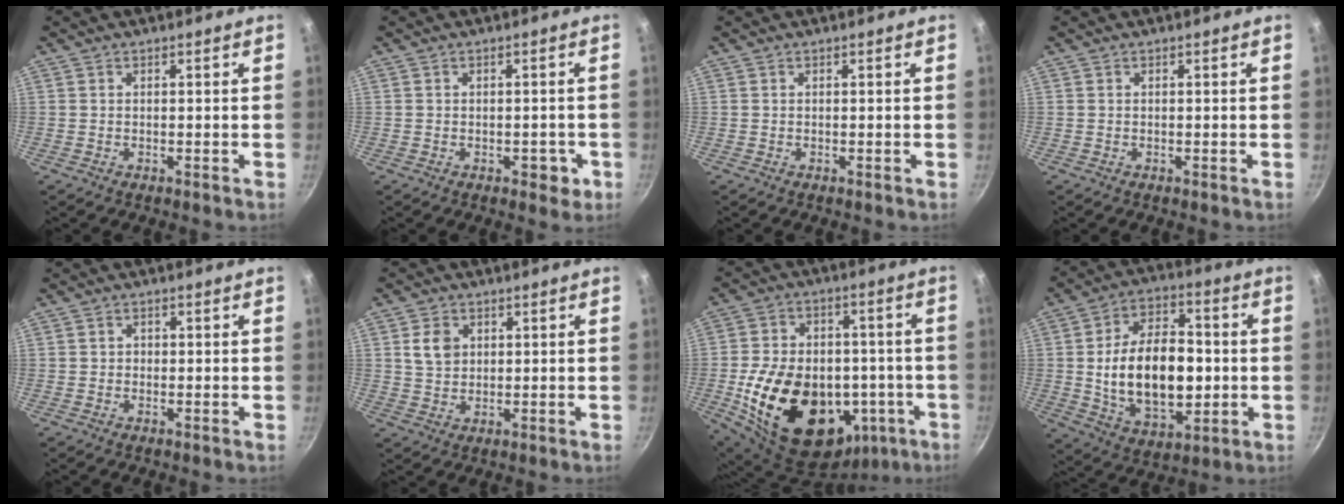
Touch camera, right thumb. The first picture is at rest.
{"total": 3.5, "force": [-1.2, 2.3, 2.4], "torque": [-0.003, 0.014, -0.009]}
{"total": 0.0}
{"total": 0.0}
{"total": 1.1, "force": [-0.1, 1.0, 0.4], "torque": [-0.002, 0.003, -0.004]}
{"total": 5.1, "force": [1.4, 4.0, 2.8], "torque": [-0.035, -0.002, 0.028]}
{"total": 27.6, "force": [-6.6, 19.2, 18.6], "torque": [-0.302, 0.039, -0.079]}
{"total": 20.3, "force": [-0.8, 12.4, 16.0], "torque": [-0.244, 0.010, -0.005]}